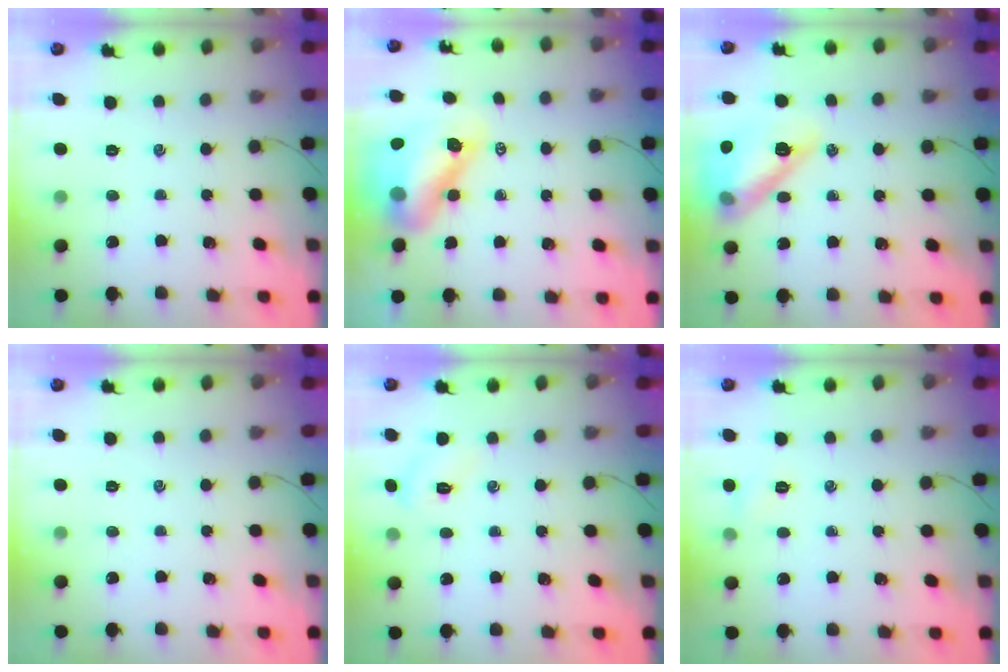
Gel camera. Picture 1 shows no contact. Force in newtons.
{"total": 12.8, "press": 12.2, "slide": 3.9}
{"total": 17.4, "press": 17.1, "slide": 3.0}
{"total": 0.0}
{"total": 3.6, "press": 3.5, "slide": 1.0}
{"total": 4.4, "press": 4.2, "slide": 1.4}